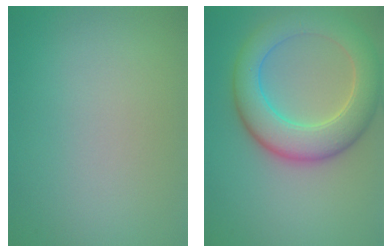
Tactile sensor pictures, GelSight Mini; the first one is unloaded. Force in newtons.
{"total": 7.6, "press": 7.6, "slide": 0.6}